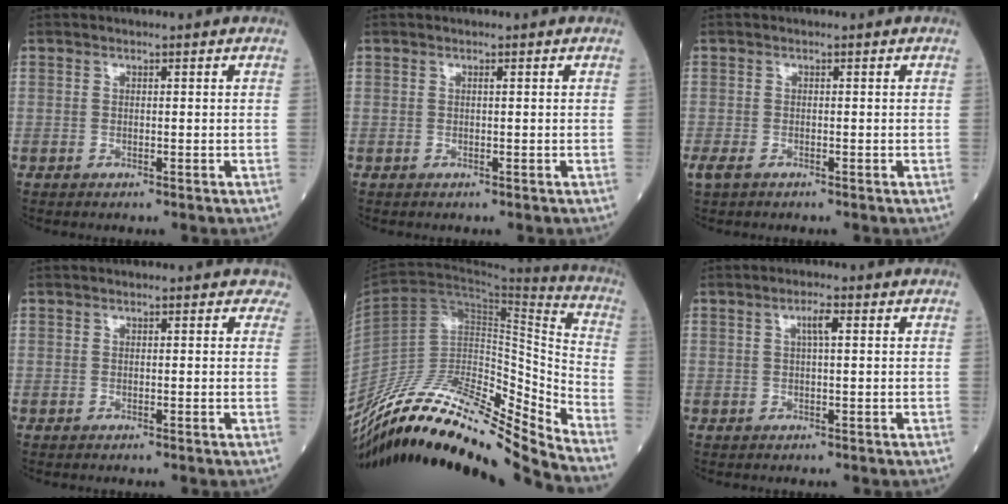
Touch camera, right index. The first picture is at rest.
{"total": 0.0}
{"total": 2.7, "force": [-1.8, 1.4, 1.6], "torque": [-0.041, -0.007, -0.030]}
{"total": 1.2, "force": [0.9, 0.8, 0.1], "torque": [0.013, -0.001, -0.004]}
{"total": 23.0, "force": [-21.2, 0.8, 8.9], "torque": [-0.164, 0.021, -0.363]}
{"total": 2.4, "force": [0.8, 0.3, 2.2], "torque": [-0.041, 0.004, 0.012]}